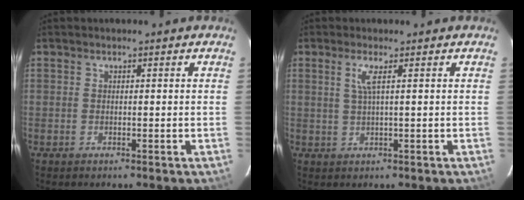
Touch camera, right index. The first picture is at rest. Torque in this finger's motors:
{"motor_torque": [0.15, 0.05, 0.07, 0.06]}